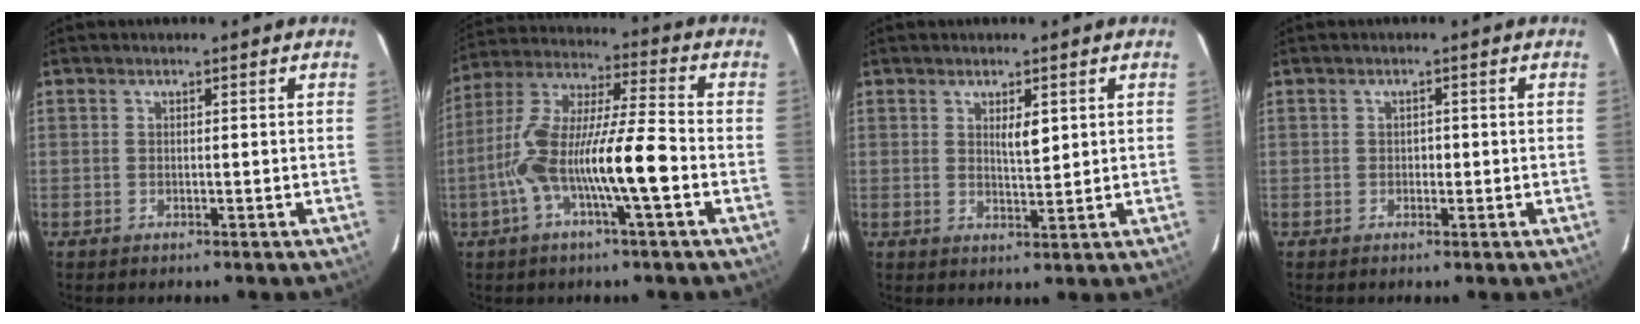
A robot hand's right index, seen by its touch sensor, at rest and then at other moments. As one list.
[{"total": 14.4, "force": [-4.2, 1.3, 13.7], "torque": [-0.271, 0.014, -0.081]}, {"total": 2.9, "force": [1.1, 0.8, 2.5], "torque": [-0.044, -0.004, 0.021]}, {"total": 1.0, "force": [-0.2, 0.7, 0.7], "torque": [-0.008, 0.003, -0.003]}]